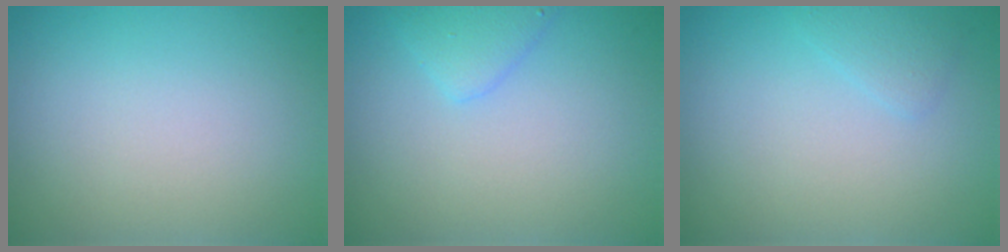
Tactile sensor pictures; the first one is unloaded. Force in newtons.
{"total": 2.1, "press": 2.1, "slide": 0.1}
{"total": 1.1, "press": 1.1, "slide": 0.1}